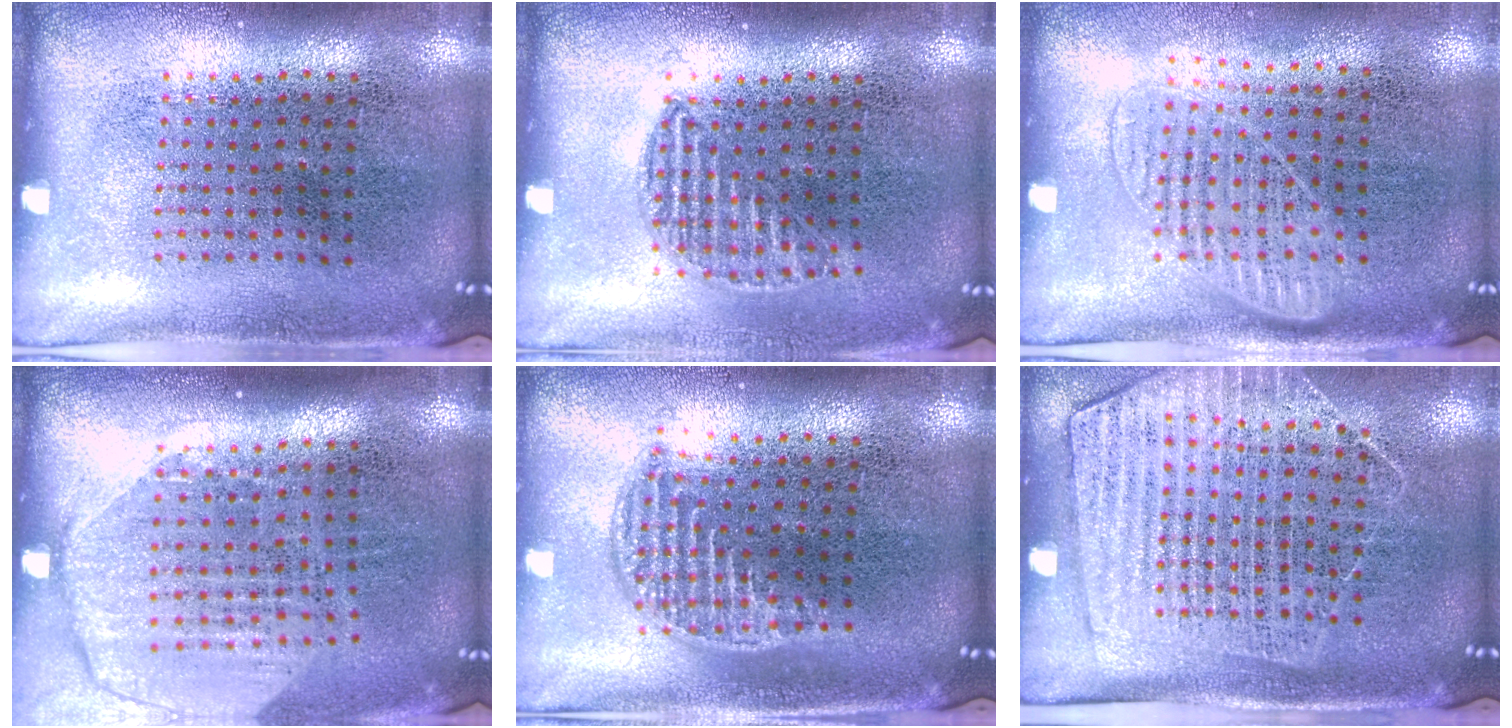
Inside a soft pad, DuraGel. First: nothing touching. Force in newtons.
{"total": 1.1, "press": 1.0, "slide": 0.4}
{"total": 1.2, "press": 1.1, "slide": 0.6}
{"total": 2.0, "press": 1.7, "slide": 1.0}
{"total": 1.2, "press": 1.1, "slide": 0.6}
{"total": 1.6, "press": 1.4, "slide": 0.7}